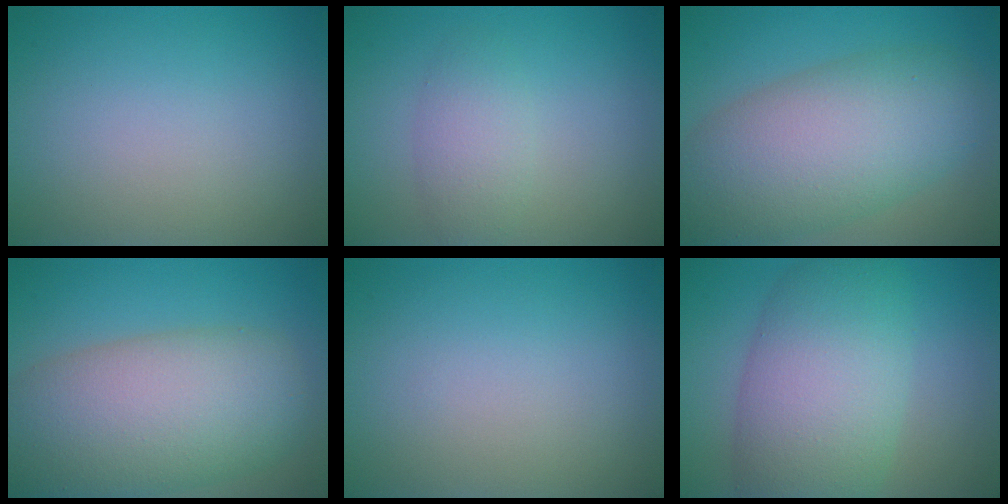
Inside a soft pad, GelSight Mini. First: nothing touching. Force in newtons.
{"total": 2.6, "press": 2.6, "slide": 0.1}
{"total": 10.0, "press": 10.0, "slide": 0.6}
{"total": 11.1, "press": 11.0, "slide": 0.6}
{"total": 0.0}
{"total": 9.2, "press": 9.2, "slide": 0.3}